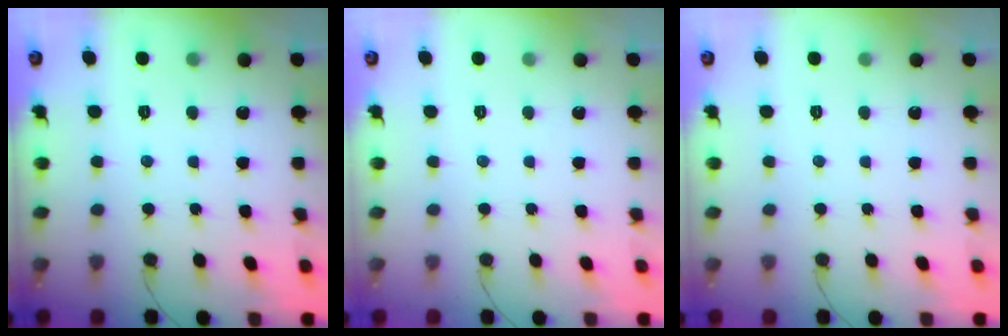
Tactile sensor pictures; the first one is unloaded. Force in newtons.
{"total": 0.0}
{"total": 0.0}